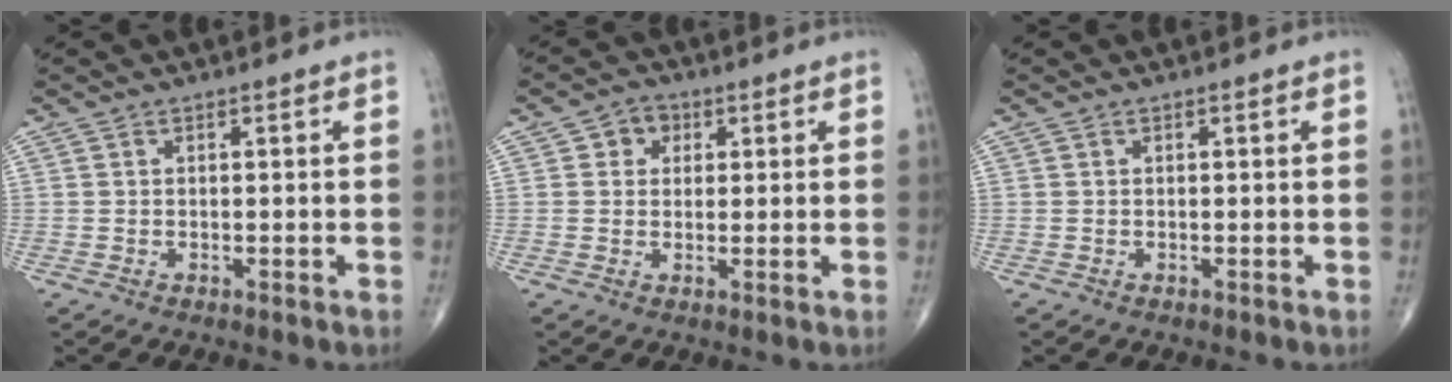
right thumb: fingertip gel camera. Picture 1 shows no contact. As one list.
[{"total": 3.7, "force": [1.2, 3.2, 1.5], "torque": [0.001, 0.002, 0.012]}, {"total": 0.0}]